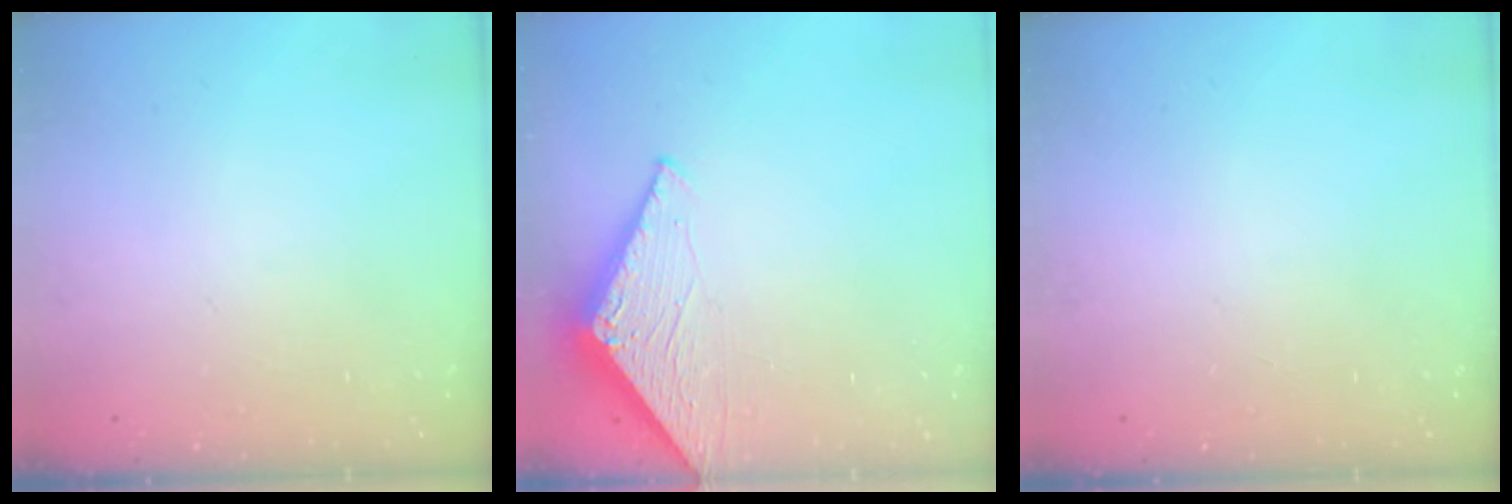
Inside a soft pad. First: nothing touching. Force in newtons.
{"total": 2.8, "press": 2.8, "slide": 0.2}
{"total": 0.0}